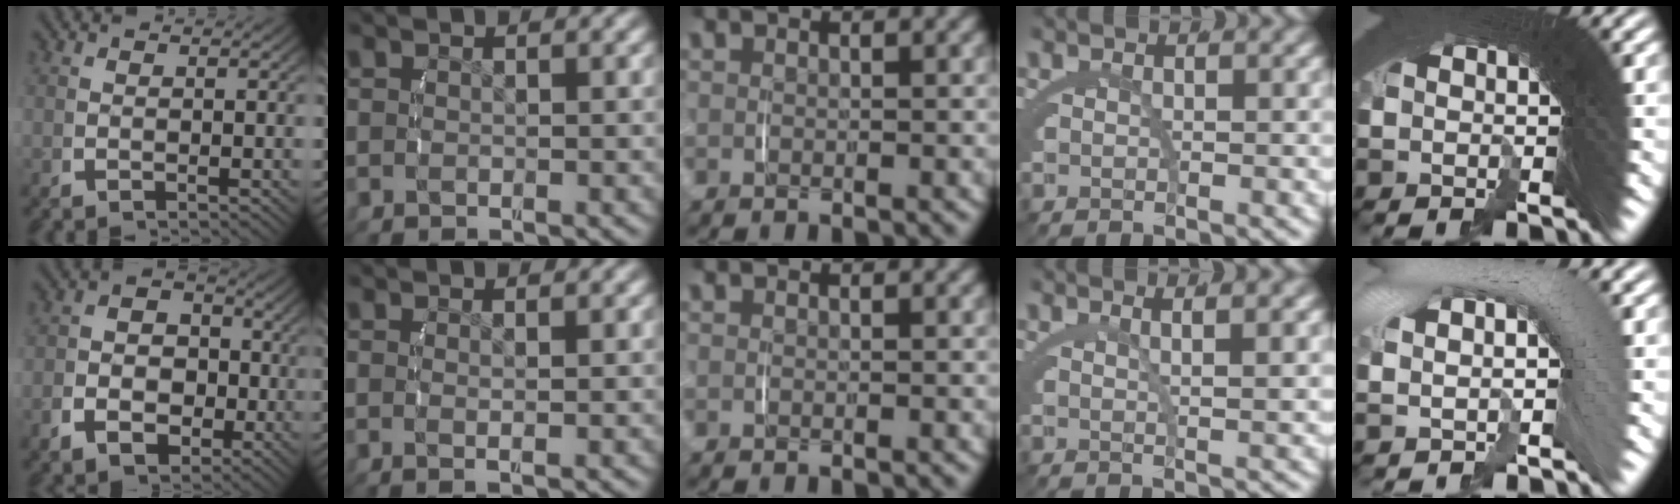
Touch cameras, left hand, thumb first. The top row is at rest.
{"thumb": {"total": 6.8, "force": [-0.7, 5.5, 4.0], "torque": [-0.070, -0.019, -0.007]}, "index": {"total": 0.8, "force": [0.0, -0.4, 0.7], "torque": [-0.020, -0.008, 0.004]}, "ring": {"total": 2.4, "force": [1.5, -0.9, 1.6], "torque": [-0.019, 0.002, 0.027]}, "little": {"total": 4.9, "force": [1.2, 1.7, 4.5], "torque": [-0.056, 0.028, 0.019]}}